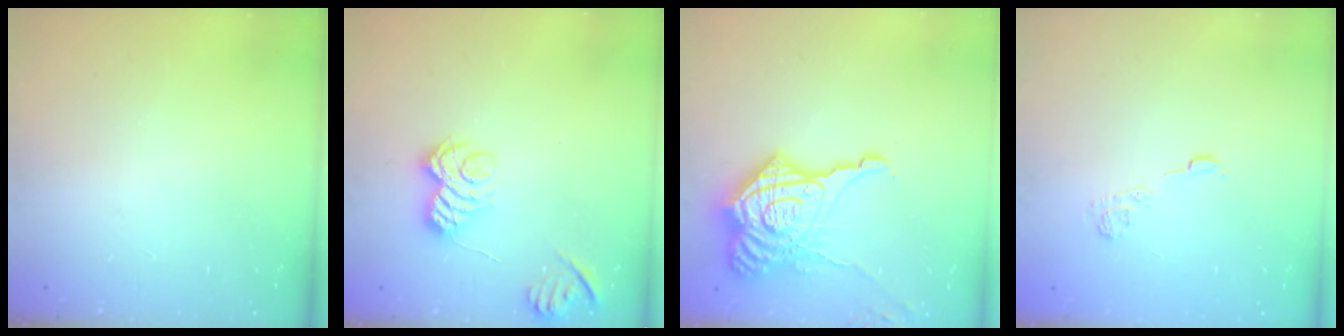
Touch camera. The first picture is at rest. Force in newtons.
{"total": 9.6, "press": 9.6, "slide": 0.3}
{"total": 21.7, "press": 21.7, "slide": 1.8}
{"total": 5.2, "press": 4.9, "slide": 1.5}